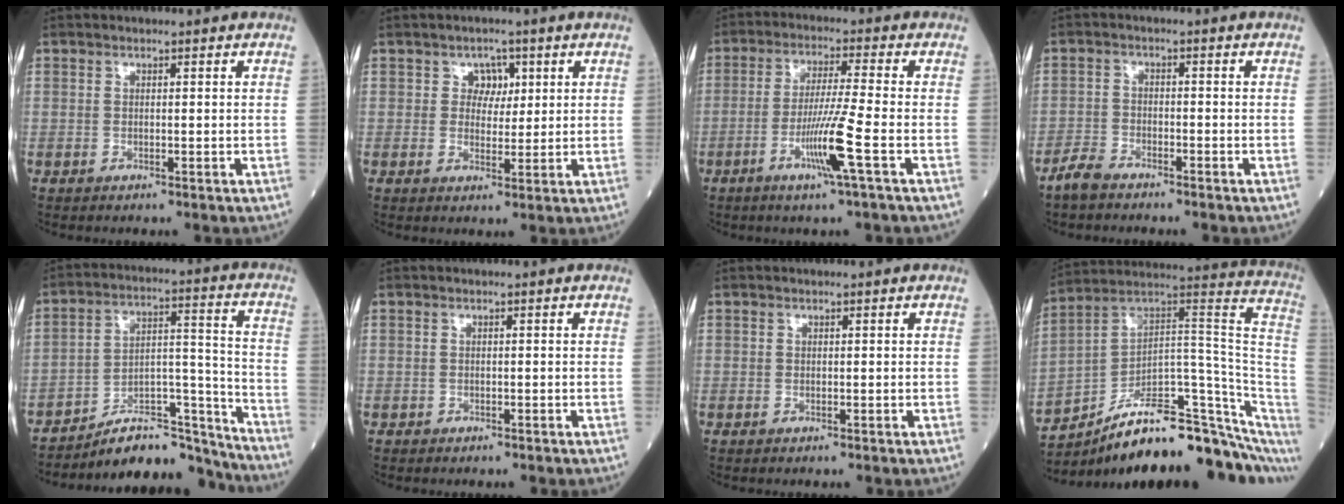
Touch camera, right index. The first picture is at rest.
{"total": 3.2, "force": [1.2, 2.6, 1.5], "torque": [-0.012, 0.003, 0.016]}
{"total": 8.2, "force": [-3.2, -1.3, 7.4], "torque": [-0.145, -0.014, -0.066]}
{"total": 3.5, "force": [-3.1, 1.1, 1.2], "torque": [-0.031, -0.002, -0.058]}
{"total": 13.8, "force": [-13.3, 2.5, 2.6], "torque": [-0.022, 0.066, -0.214]}
{"total": 0.6, "force": [-0.3, 0.5, 0.0], "torque": [-0.006, 0.005, -0.007]}
{"total": 0.0}
{"total": 23.3, "force": [-15.7, 5.6, 16.3], "torque": [-0.146, 0.068, -0.234]}